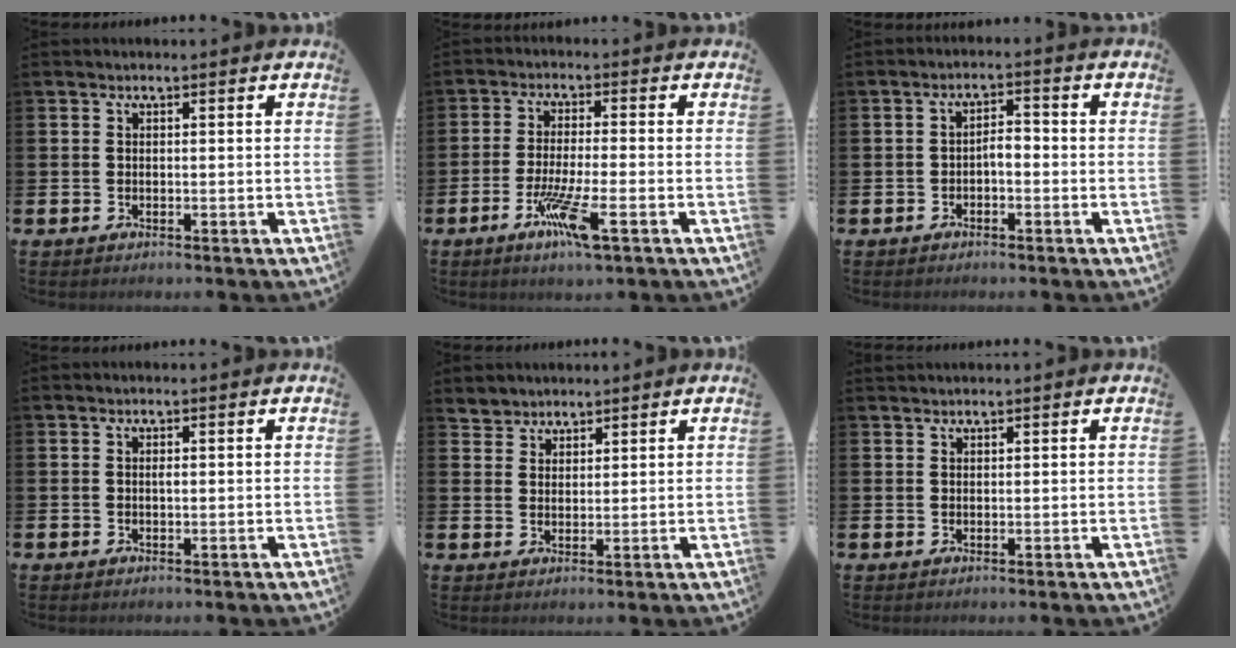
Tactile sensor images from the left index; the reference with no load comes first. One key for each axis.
{"total": 6.4, "fx": -3.1, "fy": 0.8, "fz": 5.5, "tx": -0.116, "ty": -0.014, "tz": -0.055}
{"total": 2.1, "fx": -1.2, "fy": 1.0, "fz": 1.4, "tx": -0.030, "ty": 0.010, "tz": -0.026}
{"total": 0.5, "fx": 0.1, "fy": 0.2, "fz": 0.5, "tx": -0.015, "ty": 0.000, "tz": 0.003}
{"total": 2.9, "fx": 2.7, "fy": 0.7, "fz": -0.7, "tx": 0.014, "ty": -0.012, "tz": 0.051}
{"total": 0.9, "fx": 0.9, "fy": 0.1, "fz": -0.1, "tx": 0.008, "ty": -0.003, "tz": 0.015}